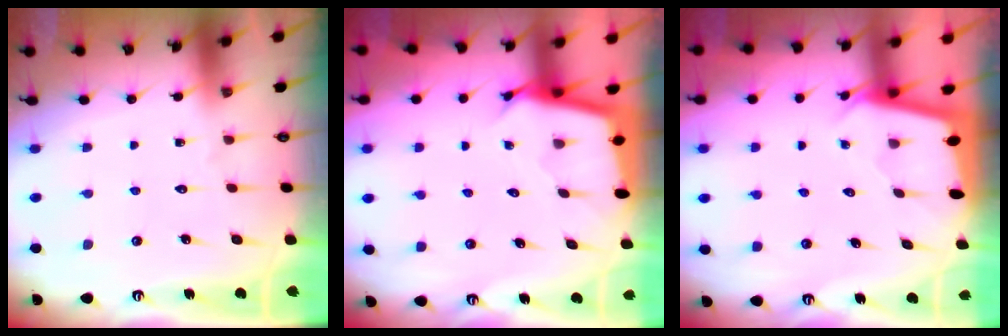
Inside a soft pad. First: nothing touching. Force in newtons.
{"total": 2.5, "press": 2.5, "slide": 0.1}
{"total": 1.7, "press": 1.7, "slide": 0.1}